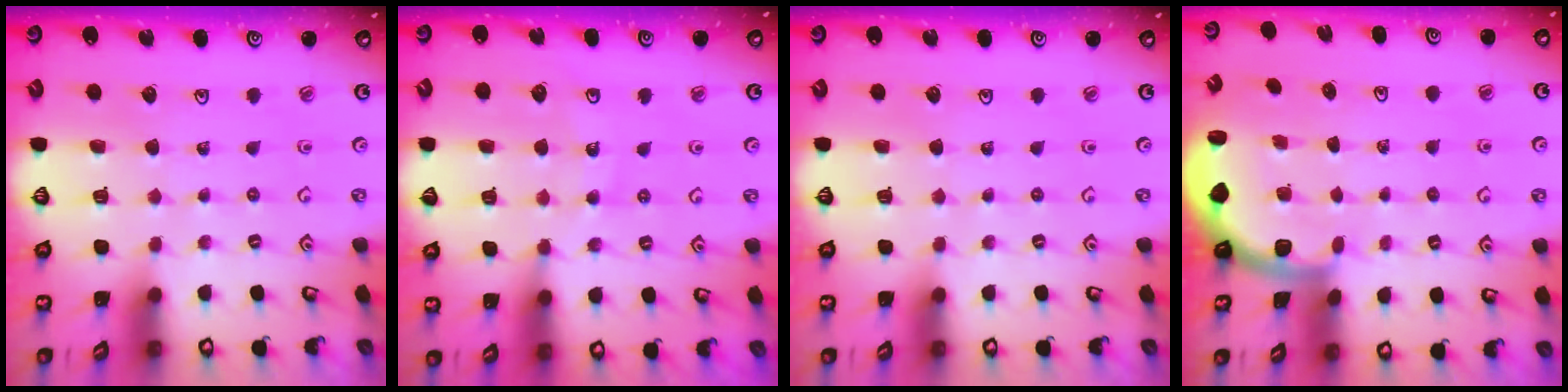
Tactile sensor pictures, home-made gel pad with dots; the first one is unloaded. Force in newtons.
{"total": 11.2, "press": 10.7, "slide": 3.2}
{"total": 0.0}
{"total": 1.7, "press": 1.7, "slide": 0.3}